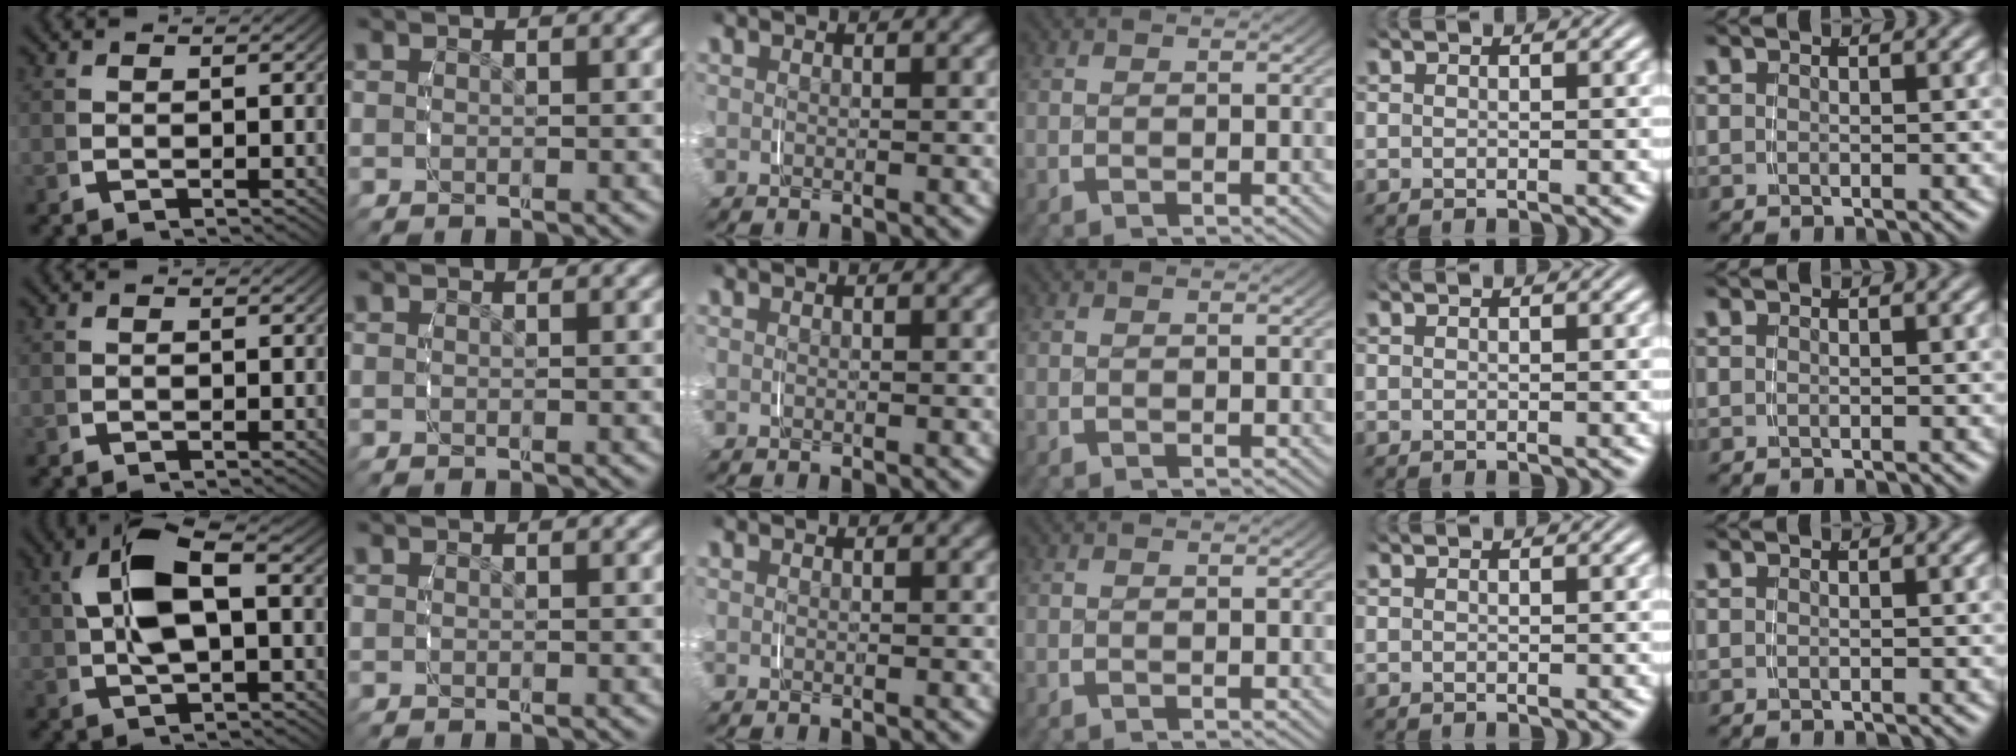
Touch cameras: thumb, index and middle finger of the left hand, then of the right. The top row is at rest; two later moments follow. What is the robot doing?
{"motion": "grasp_and_lifting", "object": "jar lid"}